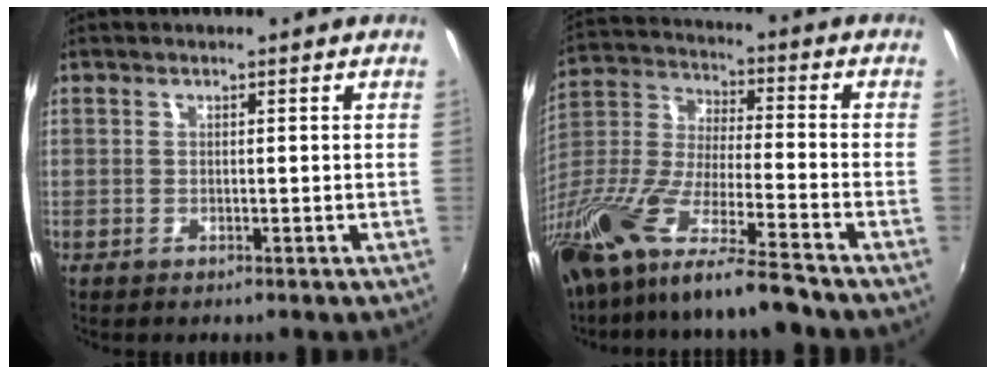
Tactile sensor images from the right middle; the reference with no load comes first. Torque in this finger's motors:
{"motor_torque": [1.04, -1.10, 0.51, 0.21]}